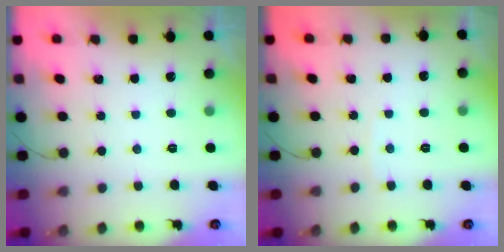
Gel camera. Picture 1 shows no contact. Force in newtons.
{"total": 2.2, "press": 2.2, "slide": 0.2}